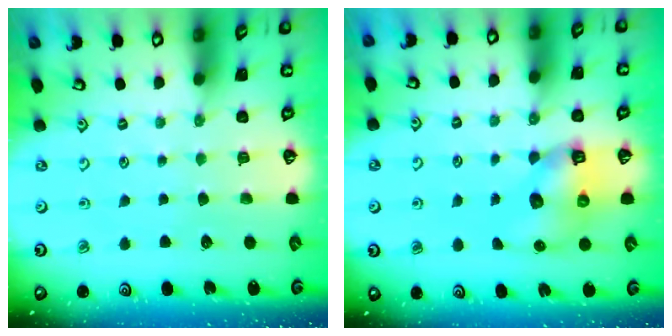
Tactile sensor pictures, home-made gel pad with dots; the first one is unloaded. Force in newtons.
{"total": 7.8, "press": 7.7, "slide": 1.0}